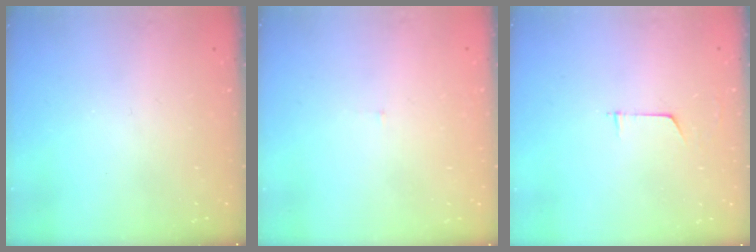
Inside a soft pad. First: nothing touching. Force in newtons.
{"total": 3.0, "press": 3.0, "slide": 0.2}
{"total": 3.7, "press": 3.6, "slide": 0.4}